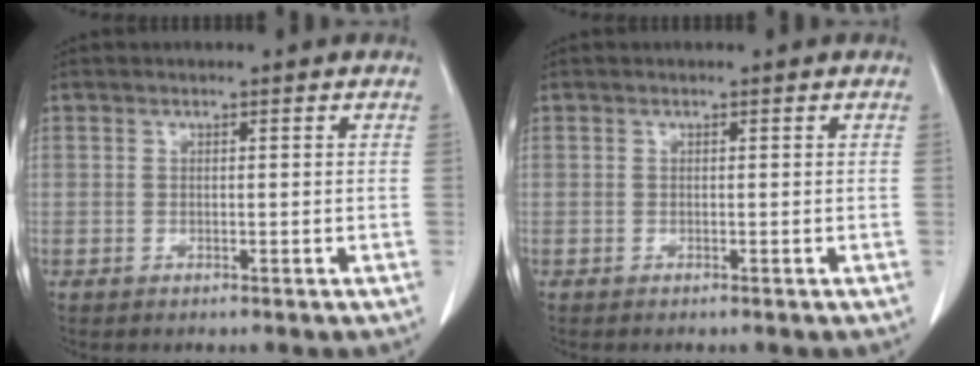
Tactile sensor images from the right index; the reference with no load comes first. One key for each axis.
{"total": 0.0}